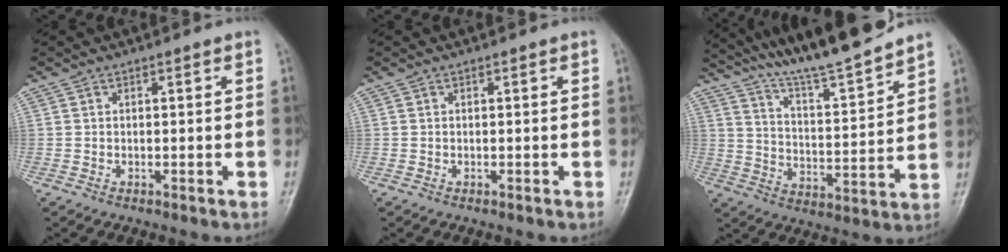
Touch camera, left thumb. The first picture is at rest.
{"total": 0.0}
{"total": 17.0, "force": [14.8, 1.2, 8.2], "torque": [-0.120, -0.072, 0.244]}